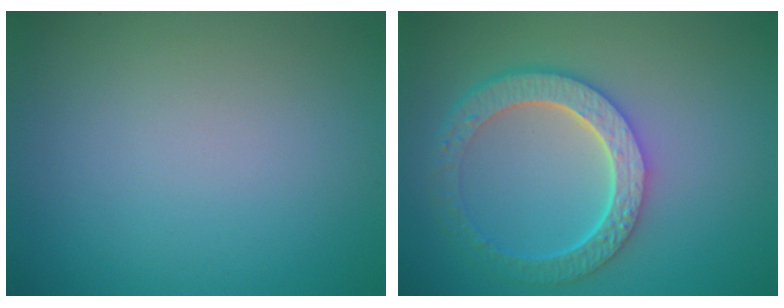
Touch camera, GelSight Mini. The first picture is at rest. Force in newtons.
{"total": 5.7, "press": 4.3, "slide": 3.8}